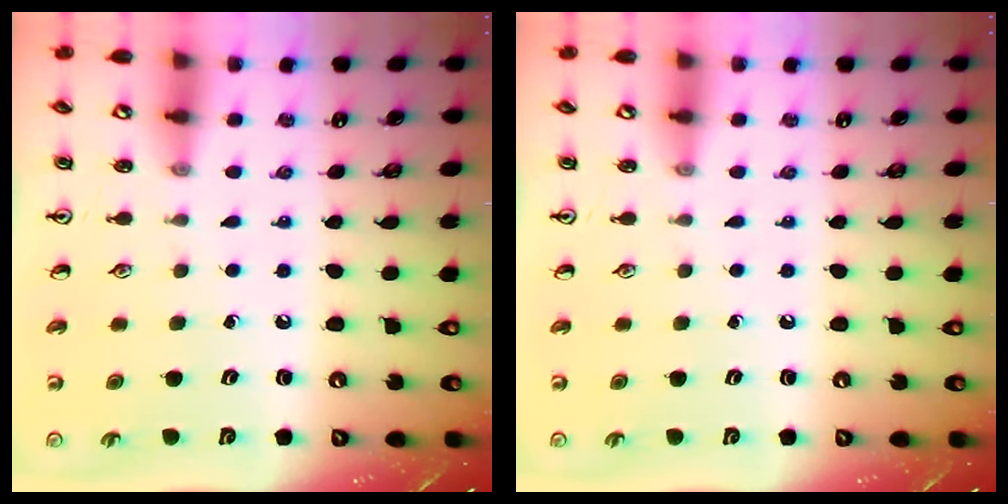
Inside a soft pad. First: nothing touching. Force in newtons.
{"total": 0.0}